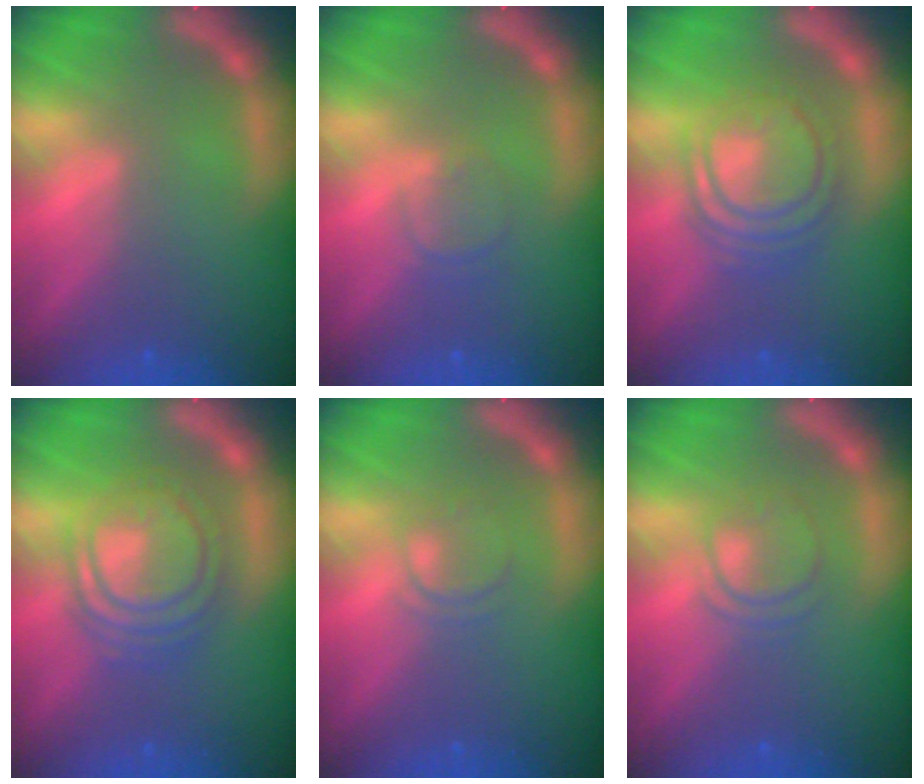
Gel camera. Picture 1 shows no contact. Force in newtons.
{"total": 1.9}
{"total": 7.1}
{"total": 7.6}
{"total": 2.0}
{"total": 3.0}